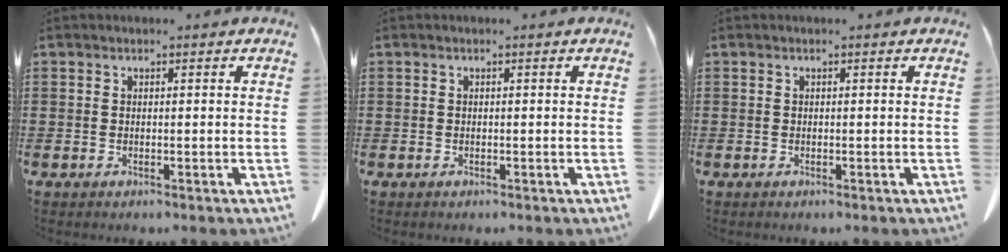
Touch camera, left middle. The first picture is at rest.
{"total": 0.0}
{"total": 0.0}